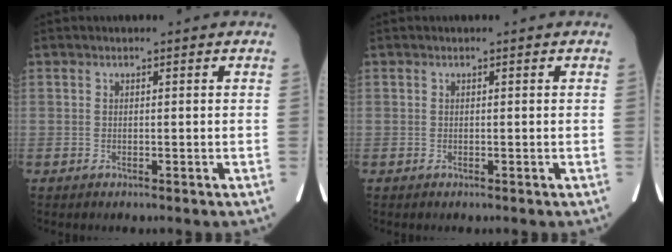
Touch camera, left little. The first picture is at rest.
{"total": 0.0}